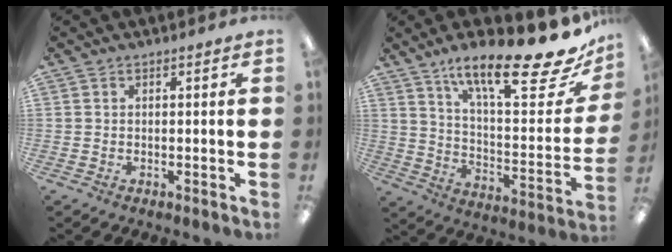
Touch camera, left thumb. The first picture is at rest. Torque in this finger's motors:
{"motor_torque": [0.32, 0.26, 1.21, -1.56, 0.16]}